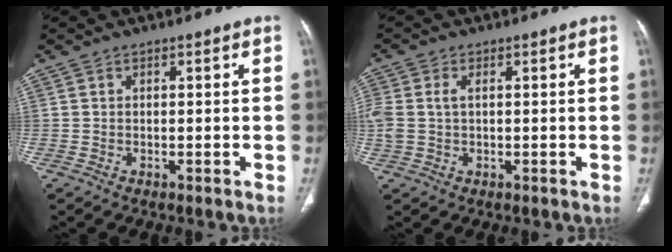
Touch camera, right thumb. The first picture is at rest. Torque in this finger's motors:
{"motor_torque": [0.11, 0.05, 0.18, 0.49, 0.05]}